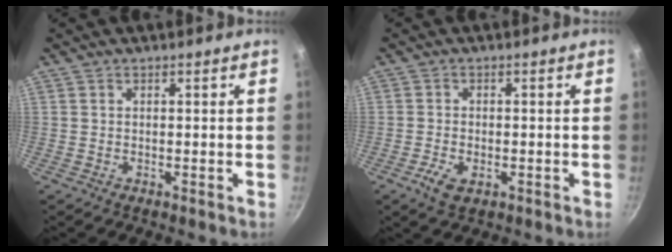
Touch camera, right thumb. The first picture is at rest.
{"total": 3.9, "force": [-1.7, 2.2, 2.7], "torque": [-0.053, 0.003, -0.028]}